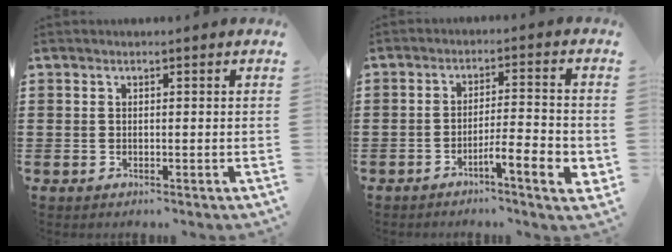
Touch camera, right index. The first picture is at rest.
{"total": 6.2, "force": [-3.2, 0.9, 5.3], "torque": [-0.083, -0.001, -0.054]}